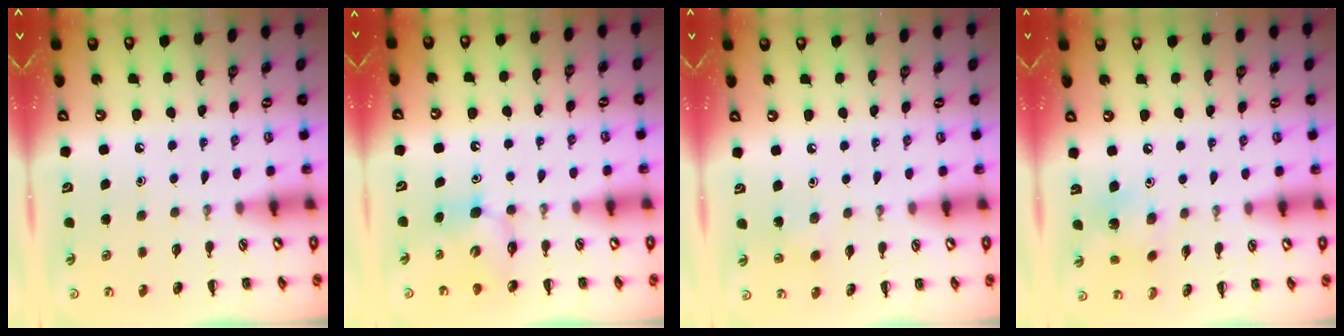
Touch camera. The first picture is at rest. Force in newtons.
{"total": 5.5, "press": 5.4, "slide": 0.7}
{"total": 3.0, "press": 2.9, "slide": 0.9}
{"total": 5.2, "press": 5.1, "slide": 1.1}